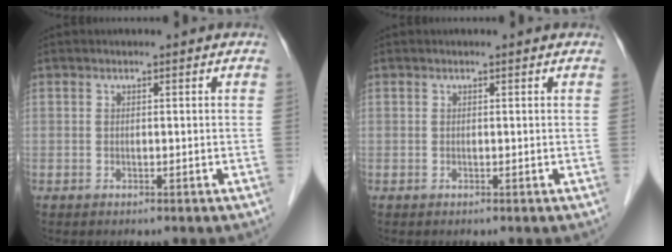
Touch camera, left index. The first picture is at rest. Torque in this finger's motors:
{"motor_torque": [0.08, -0.09, -0.05, 0.01]}